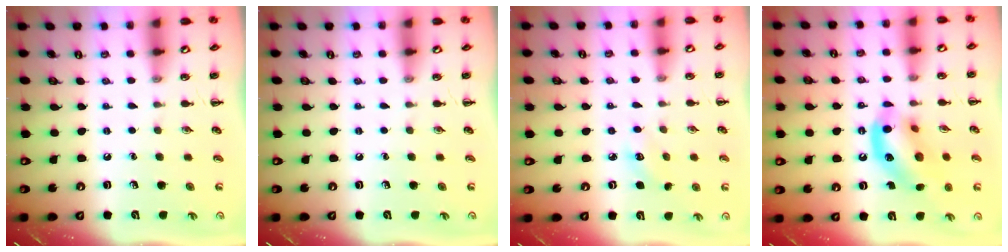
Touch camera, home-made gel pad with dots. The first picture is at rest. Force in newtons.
{"total": 0.0}
{"total": 3.2, "press": 3.1, "slide": 0.7}
{"total": 13.9, "press": 13.7, "slide": 2.5}